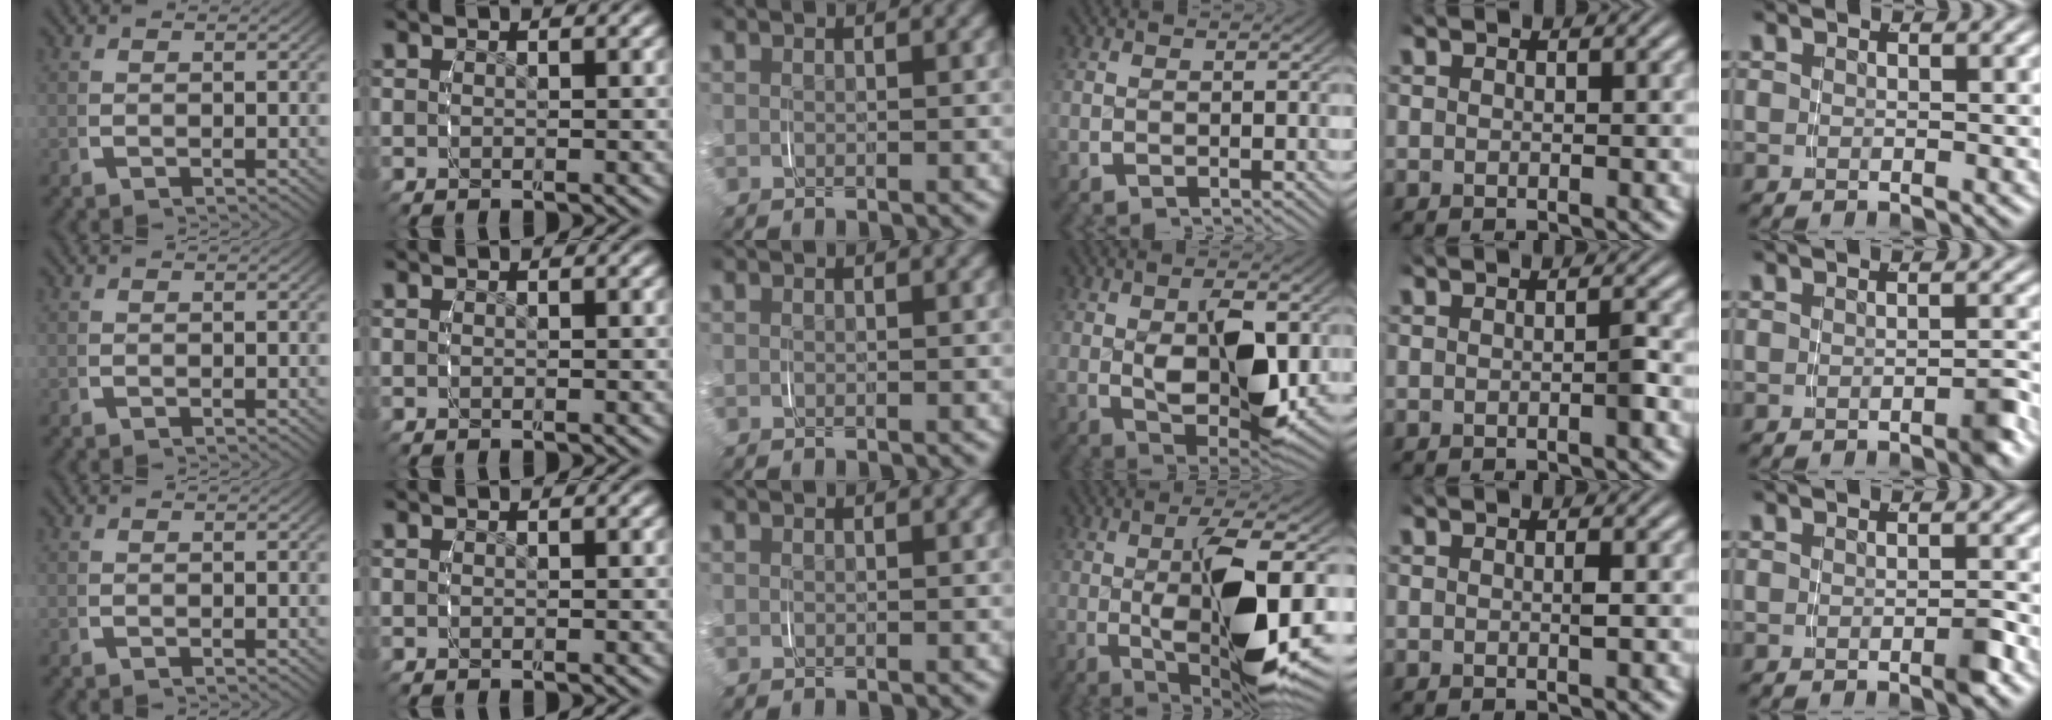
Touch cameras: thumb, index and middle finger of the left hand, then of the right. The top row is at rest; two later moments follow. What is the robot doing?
{"motion": "grasp_and_lifting", "object": "jar lid"}